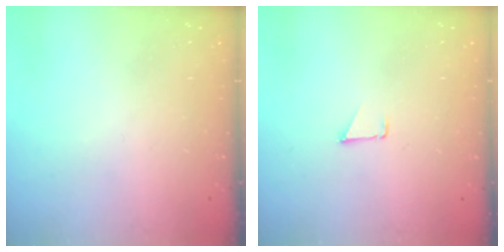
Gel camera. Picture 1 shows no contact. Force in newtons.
{"total": 0.9, "press": 0.8, "slide": 0.1}